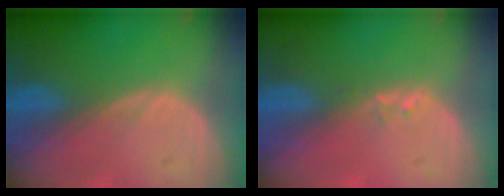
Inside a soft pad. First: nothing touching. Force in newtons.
{"total": 1.0, "press": 0.9, "slide": 0.5}